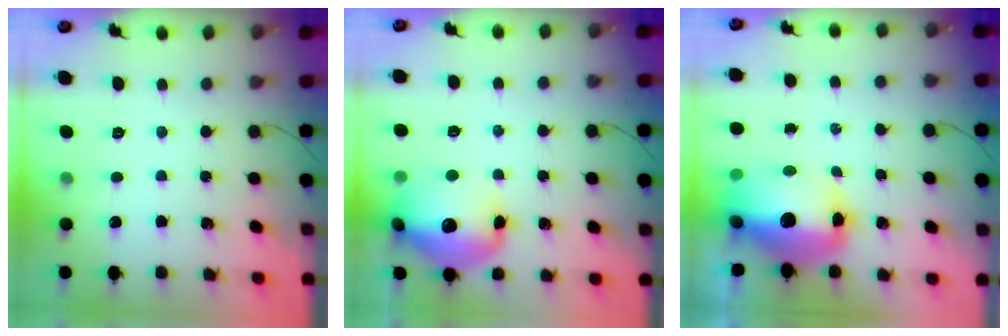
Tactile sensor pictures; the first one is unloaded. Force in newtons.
{"total": 15.3, "press": 15.2, "slide": 2.1}
{"total": 16.9, "press": 16.3, "slide": 4.3}